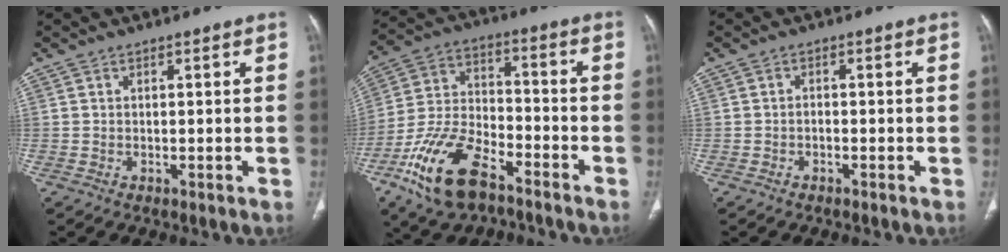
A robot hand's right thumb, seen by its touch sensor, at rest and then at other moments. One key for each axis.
{"total": 17.3, "fx": -10.1, "fy": 8.4, "fz": 11.2, "tx": -0.223, "ty": 0.047, "tz": -0.190}
{"total": 1.0, "fx": -0.7, "fy": 0.5, "fz": 0.6, "tx": -0.012, "ty": 0.007, "tz": -0.012}